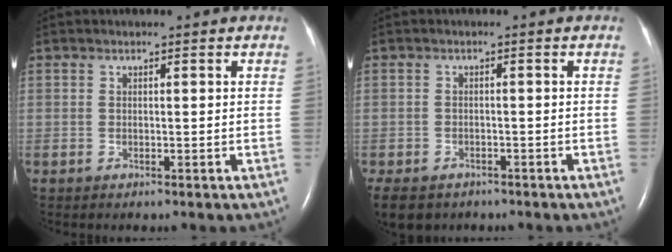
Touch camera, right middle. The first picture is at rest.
{"total": 9.9, "force": [-6.5, 6.5, 3.8], "torque": [-0.100, -0.017, -0.084]}